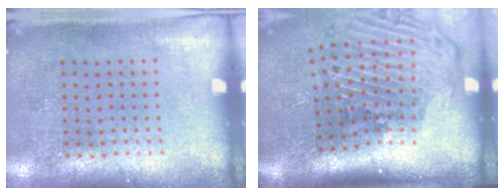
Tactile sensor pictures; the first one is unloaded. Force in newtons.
{"total": 3.0, "press": 2.1, "slide": 2.1}